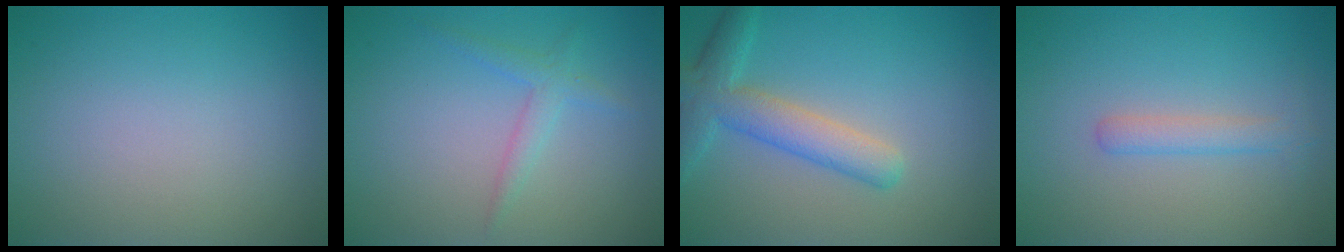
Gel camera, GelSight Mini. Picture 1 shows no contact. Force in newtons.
{"total": 1.8, "press": 1.8, "slide": 0.0}
{"total": 4.4, "press": 4.4, "slide": 0.2}
{"total": 1.8, "press": 1.8, "slide": 0.1}